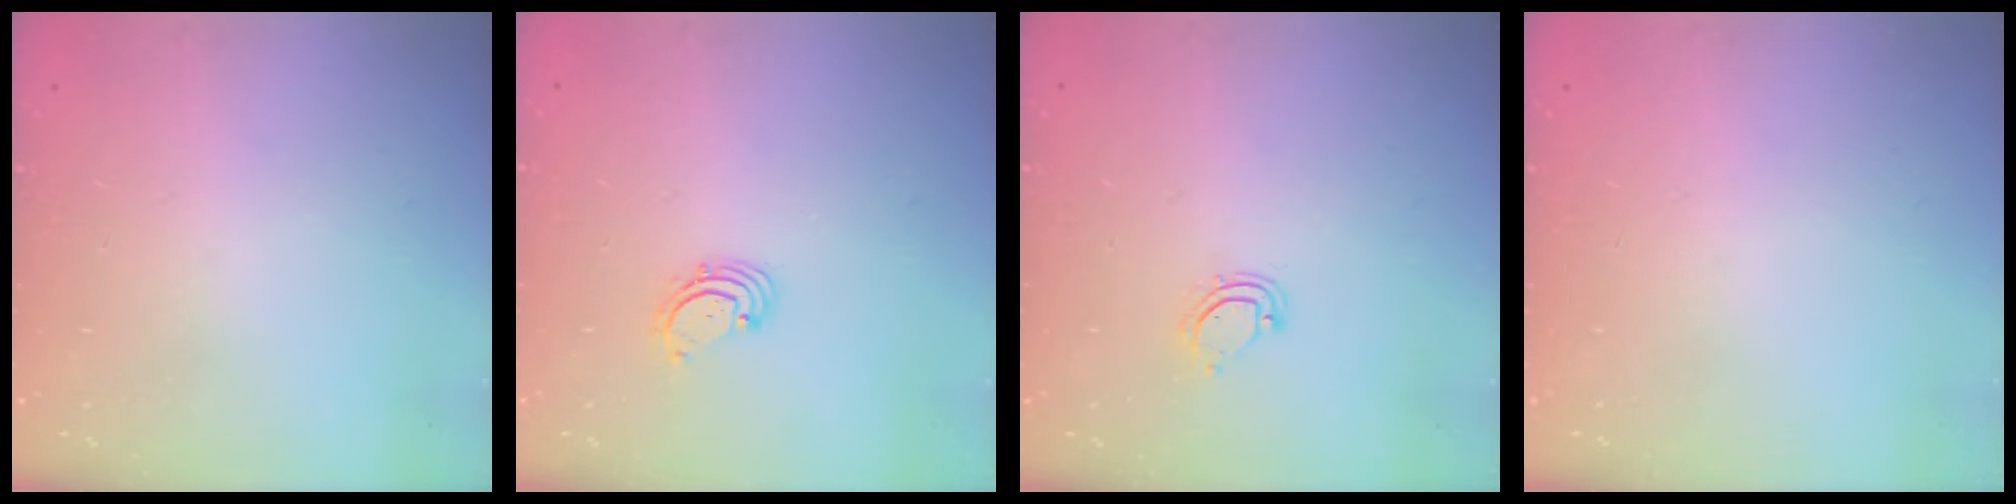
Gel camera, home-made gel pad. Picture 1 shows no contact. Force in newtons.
{"total": 1.6, "press": 1.6, "slide": 0.2}
{"total": 4.3, "press": 4.3, "slide": 0.3}
{"total": 0.0}